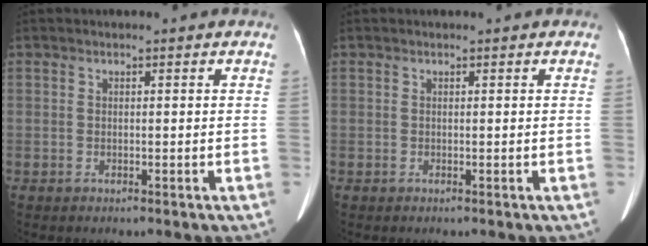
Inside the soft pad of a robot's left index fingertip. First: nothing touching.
{"total": 0.0}